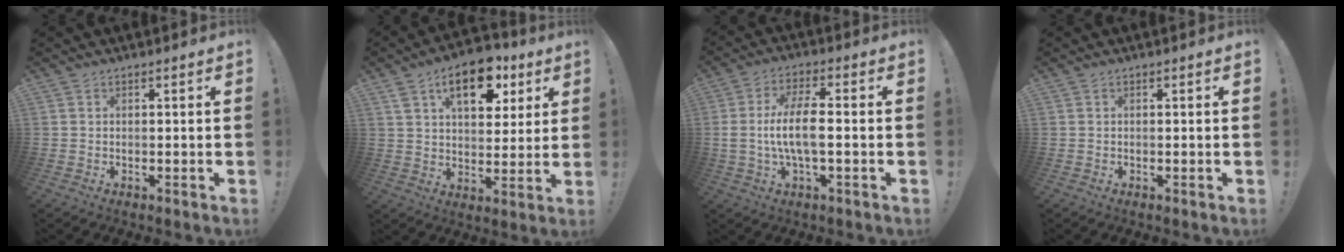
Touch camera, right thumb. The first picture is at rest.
{"total": 15.2, "force": [7.7, 8.5, 9.9], "torque": [-0.141, -0.026, 0.133]}
{"total": 10.8, "force": [-1.0, 3.5, 10.2], "torque": [-0.203, 0.004, -0.019]}
{"total": 0.0}